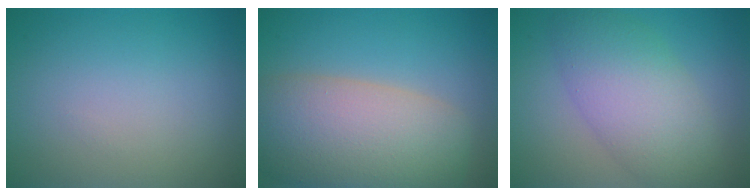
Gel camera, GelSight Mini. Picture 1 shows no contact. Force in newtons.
{"total": 10.6, "press": 10.6, "slide": 0.8}
{"total": 6.9, "press": 6.9, "slide": 0.3}